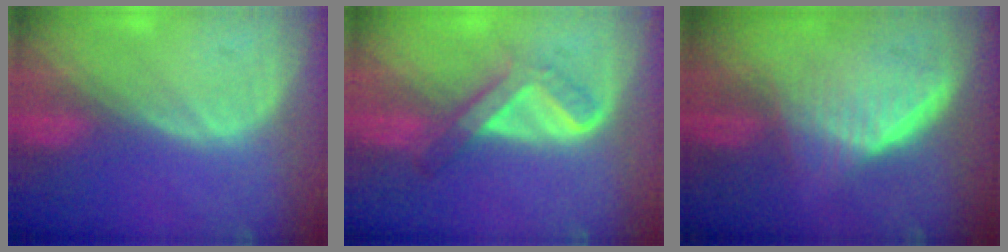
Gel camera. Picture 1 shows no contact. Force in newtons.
{"total": 5.4, "press": 5.0, "slide": 2.0}
{"total": 6.7, "press": 6.0, "slide": 2.9}